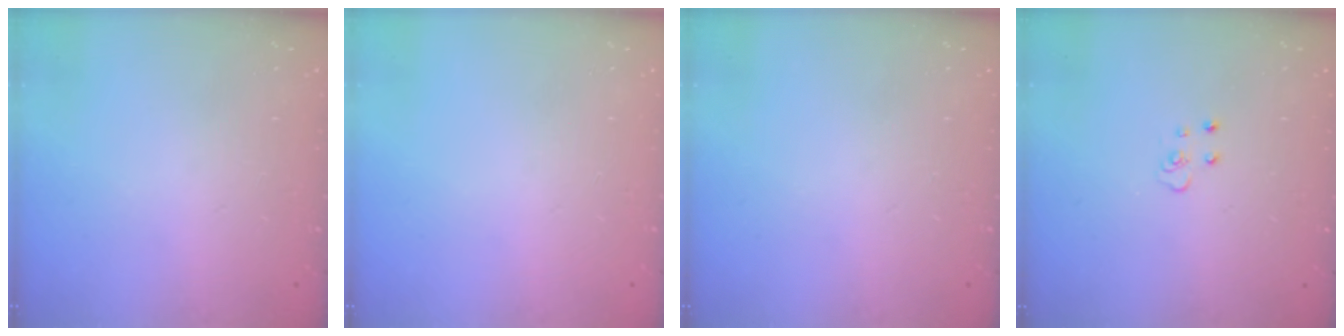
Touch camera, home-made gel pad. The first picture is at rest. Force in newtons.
{"total": 0.0}
{"total": 0.0}
{"total": 4.4, "press": 4.3, "slide": 0.3}